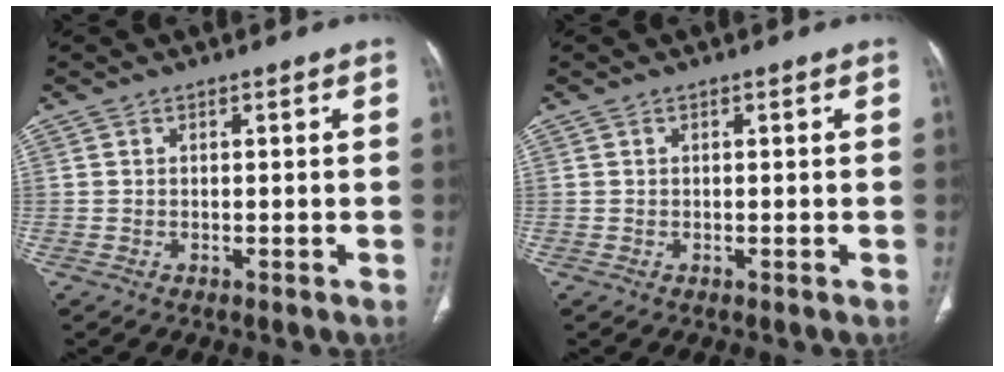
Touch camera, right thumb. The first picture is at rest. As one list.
[{"total": 0.0}]